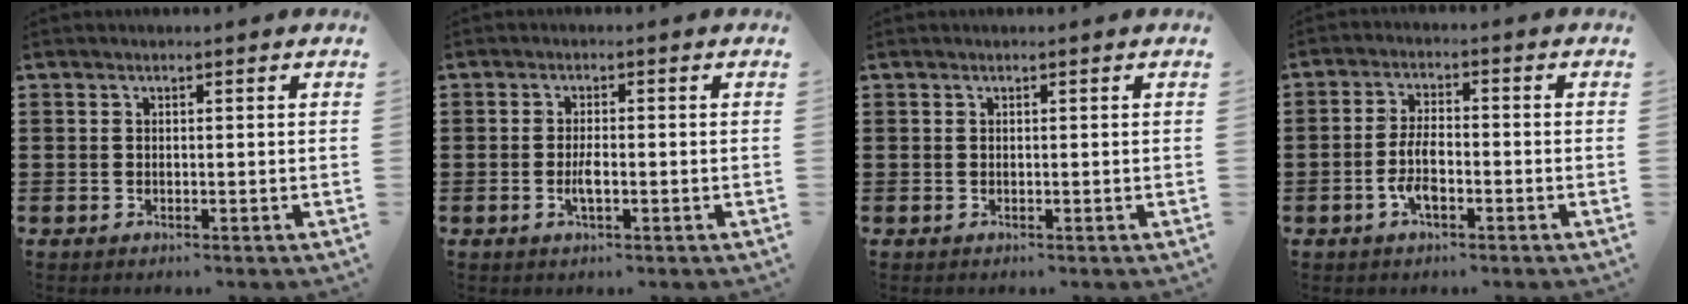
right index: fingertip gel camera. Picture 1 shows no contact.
{"total": 2.5, "force": [-0.7, 0.7, 2.3], "torque": [-0.049, -0.001, -0.014]}
{"total": 0.0}
{"total": 5.2, "force": [-1.9, 1.9, 4.5], "torque": [-0.105, -0.005, -0.042]}